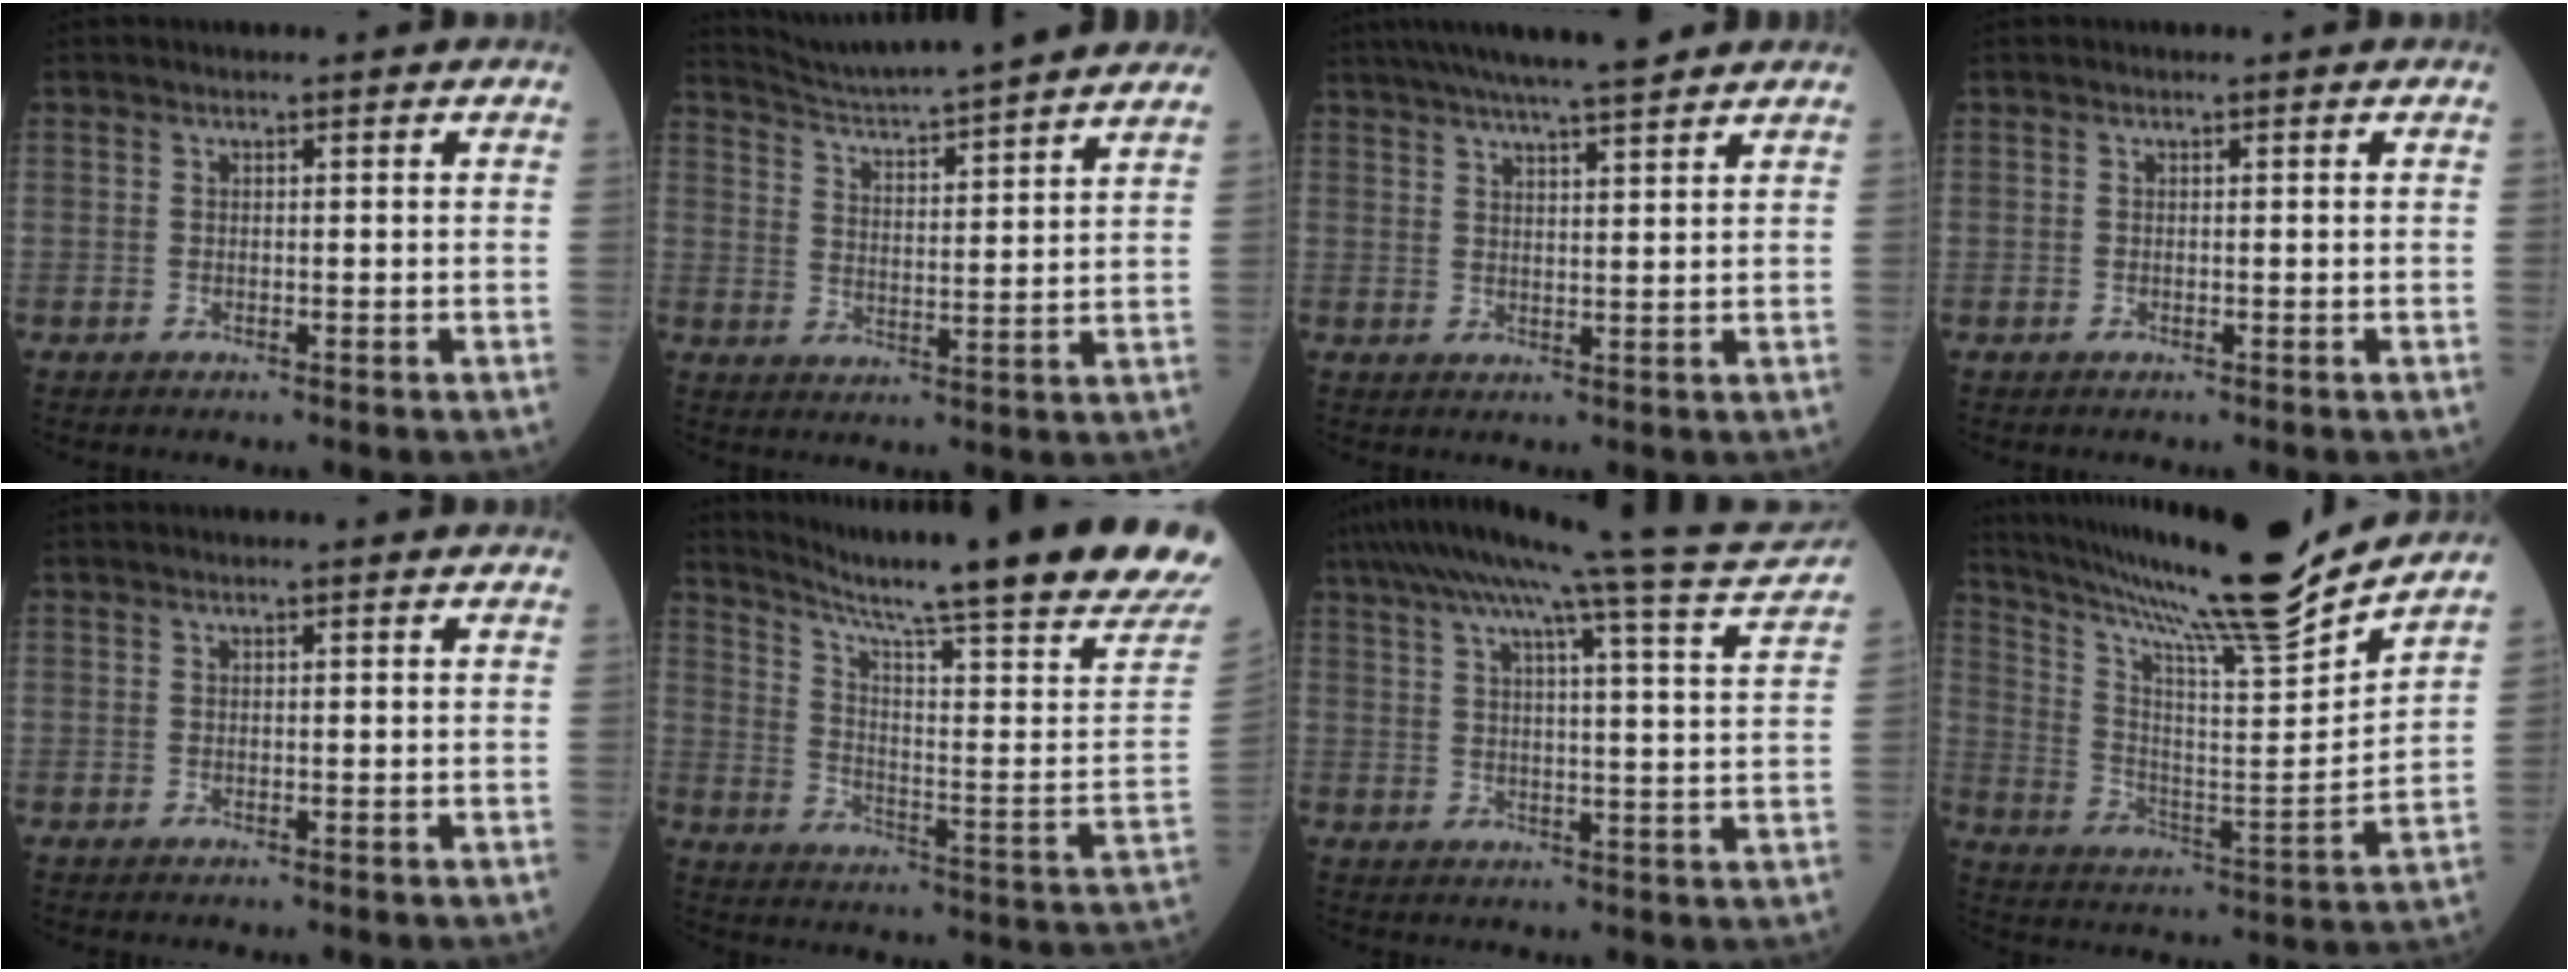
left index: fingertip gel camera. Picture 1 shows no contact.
{"total": 18.3, "force": [16.8, -0.6, 7.4], "torque": [-0.126, -0.005, 0.235]}
{"total": 12.8, "force": [10.9, 0.5, 6.6], "torque": [-0.113, 0.026, 0.160]}
{"total": 0.0}
{"total": 0.7, "force": [0.6, -0.1, 0.4], "torque": [-0.010, 0.002, 0.011]}
{"total": 26.2, "force": [20.5, -1.5, 16.2], "torque": [-0.262, -0.072, 0.281]}
{"total": 20.0, "force": [17.3, -1.2, 10.0], "torque": [-0.171, -0.011, 0.222]}
{"total": 21.7, "force": [19.2, -1.2, 10.1], "torque": [-0.187, -0.038, 0.303]}